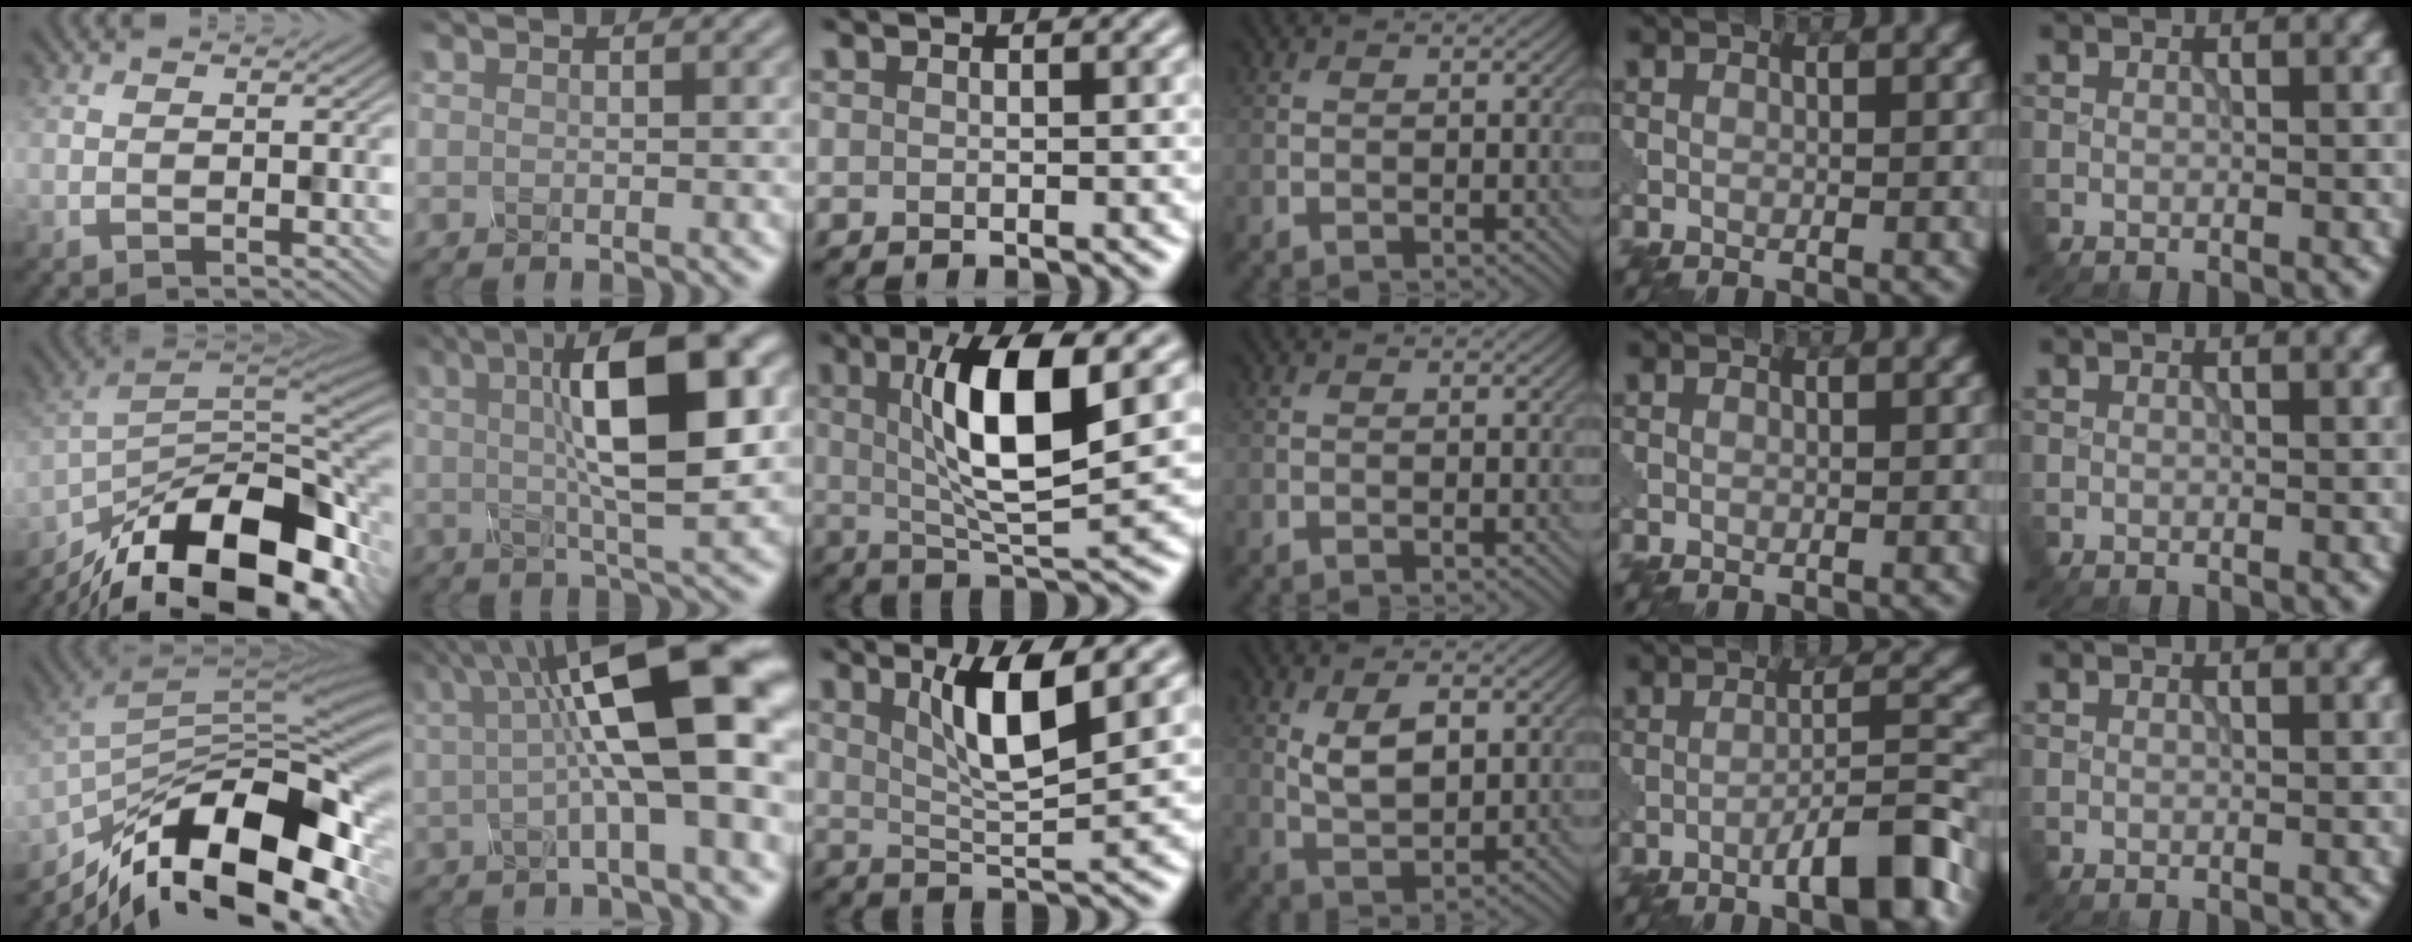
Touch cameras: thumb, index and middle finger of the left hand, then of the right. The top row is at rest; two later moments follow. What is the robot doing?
{"motion": "assemble", "object": "glue stick"}